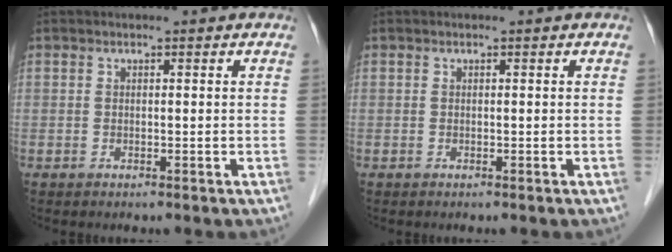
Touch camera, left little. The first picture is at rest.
{"total": 0.0}